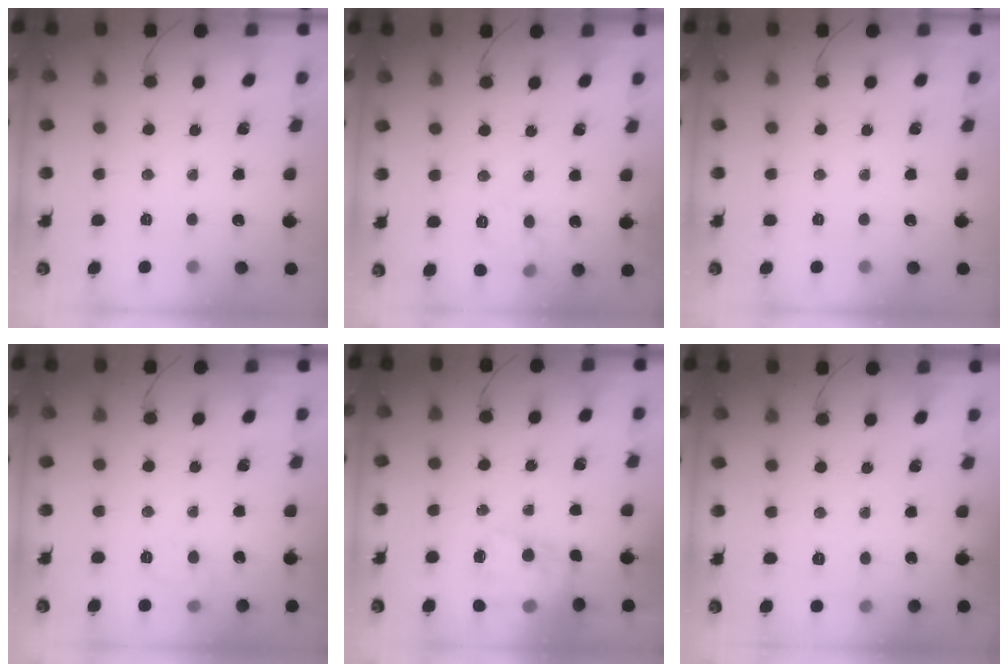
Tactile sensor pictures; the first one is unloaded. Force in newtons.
{"total": 8.5, "press": 8.4, "slide": 1.2}
{"total": 0.0}
{"total": 7.1, "press": 7.0, "slide": 1.2}
{"total": 13.4, "press": 13.2, "slide": 2.7}
{"total": 5.6, "press": 5.4, "slide": 1.4}